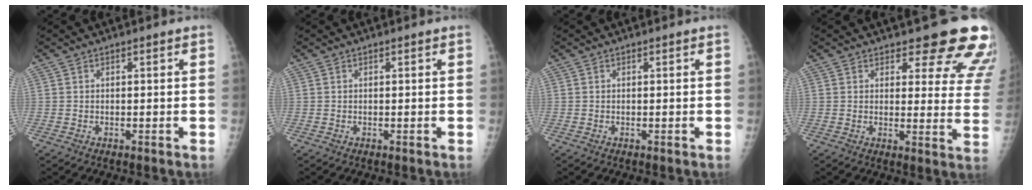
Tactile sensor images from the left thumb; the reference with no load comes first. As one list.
[{"total": 0.0}, {"total": 0.0}, {"total": 14.4, "force": [11.9, 4.9, 6.5], "torque": [-0.029, -0.083, 0.116]}]